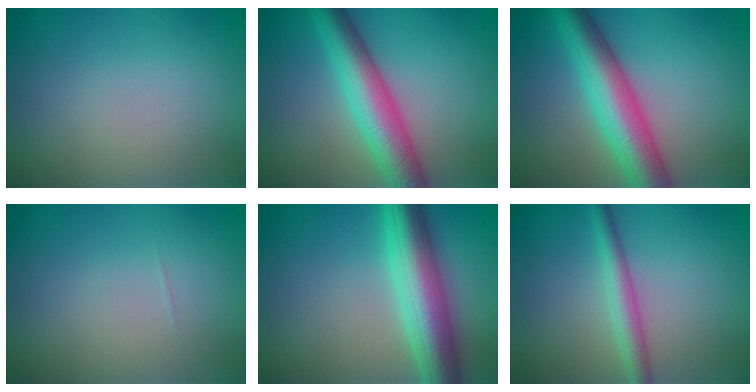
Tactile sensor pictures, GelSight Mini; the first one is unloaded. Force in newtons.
{"total": 7.0, "press": 7.0, "slide": 0.2}
{"total": 7.9, "press": 7.9, "slide": 0.3}
{"total": 0.0}
{"total": 8.0, "press": 8.0, "slide": 0.1}
{"total": 2.8, "press": 2.8, "slide": 0.0}